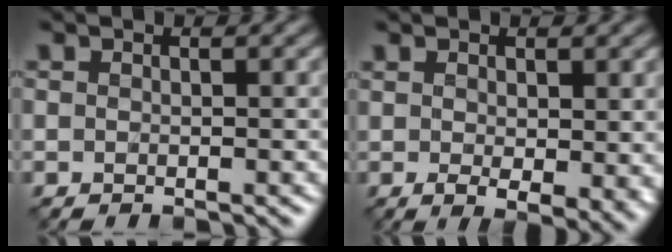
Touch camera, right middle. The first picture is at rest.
{"total": 4.1, "force": [0.1, 1.6, 3.8], "torque": [-0.061, -0.013, 0.011]}